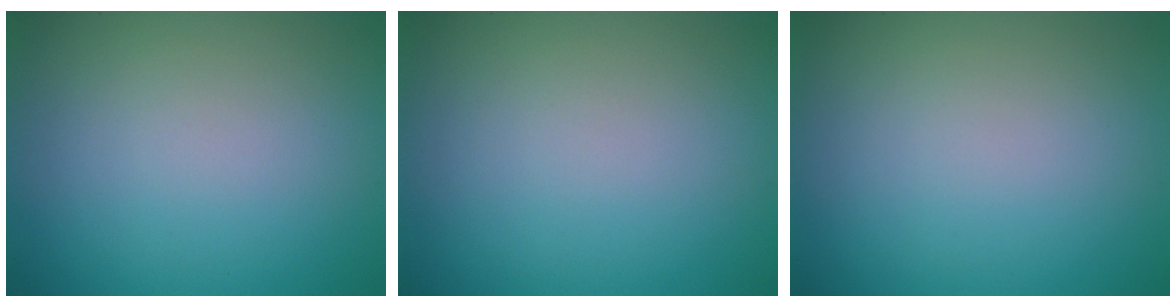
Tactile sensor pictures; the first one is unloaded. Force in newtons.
{"total": 0.0}
{"total": 0.0}